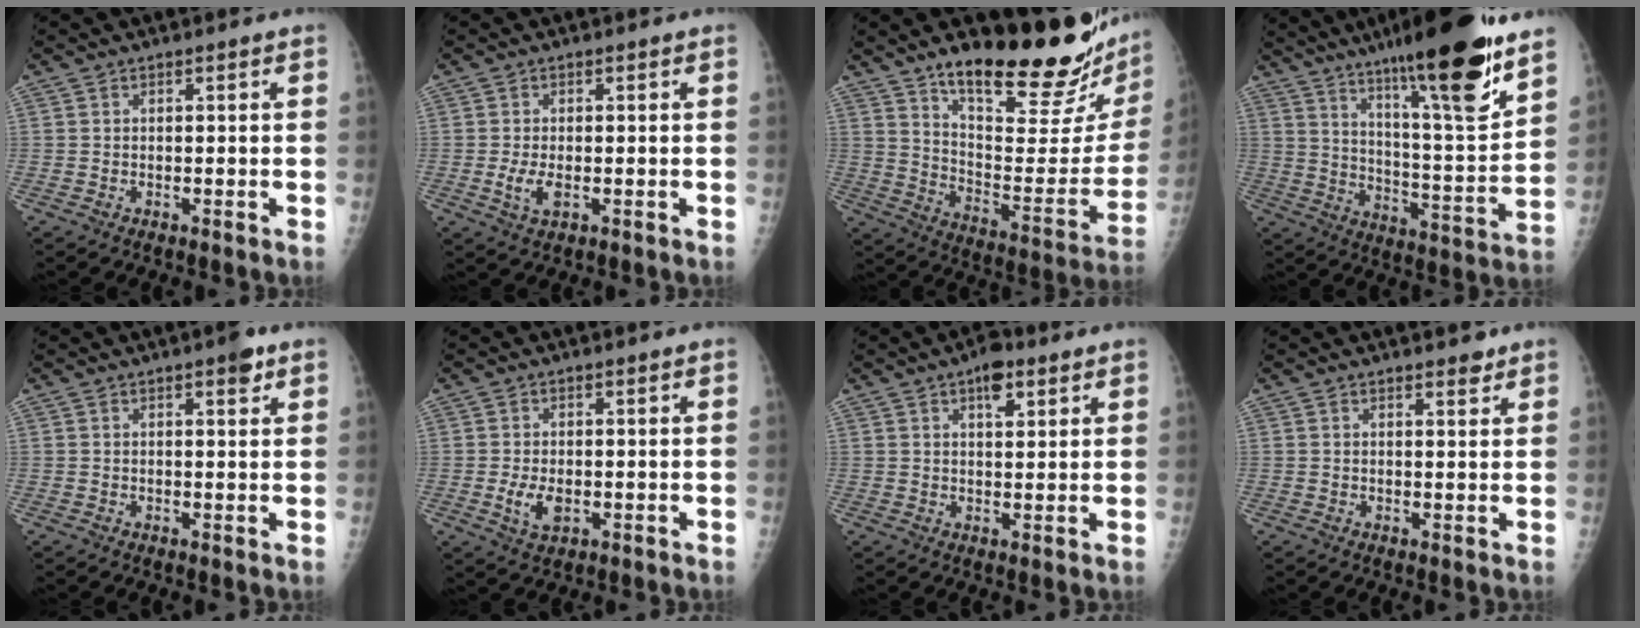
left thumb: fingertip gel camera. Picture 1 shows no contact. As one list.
[{"total": 3.5, "force": [-0.6, 1.8, 2.9], "torque": [-0.063, -0.007, -0.009]}, {"total": 26.7, "force": [21.0, 6.1, 15.2], "torque": [-0.181, -0.142, 0.305]}, {"total": 23.2, "force": [15.6, 2.9, 16.9], "torque": [-0.240, -0.070, 0.253]}, {"total": 2.8, "force": [1.7, 1.0, 2.0], "torque": [-0.018, -0.006, 0.020]}, {"total": 4.3, "force": [-0.7, 2.6, 3.4], "torque": [-0.063, -0.006, -0.008]}, {"total": 5.2, "force": [2.9, 2.5, 3.5], "torque": [-0.034, -0.011, 0.040]}, {"total": 2.2, "force": [1.8, 0.8, 0.9], "torque": [-0.001, -0.011, 0.022]}]